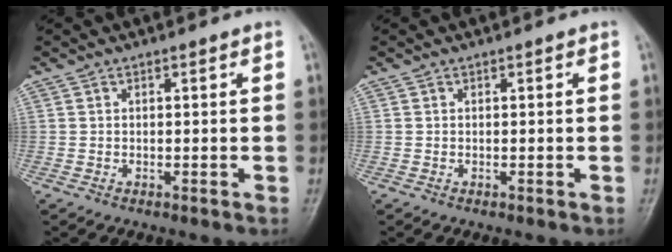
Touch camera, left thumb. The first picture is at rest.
{"total": 0.0}